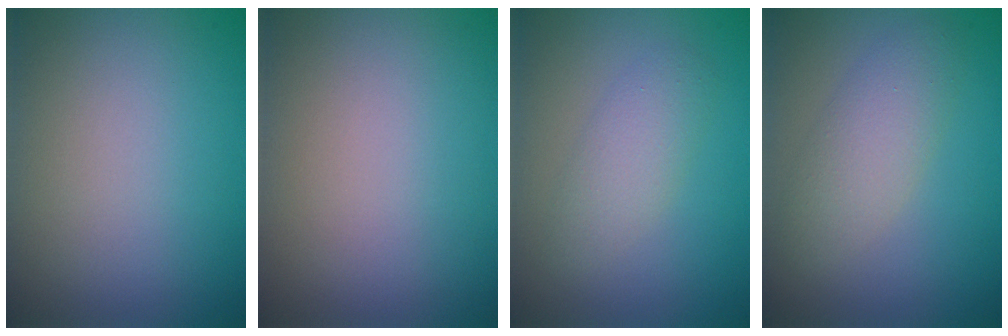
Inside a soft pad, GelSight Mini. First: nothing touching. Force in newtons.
{"total": 0.0}
{"total": 2.5, "press": 2.5, "slide": 0.1}
{"total": 3.3, "press": 3.3, "slide": 0.2}